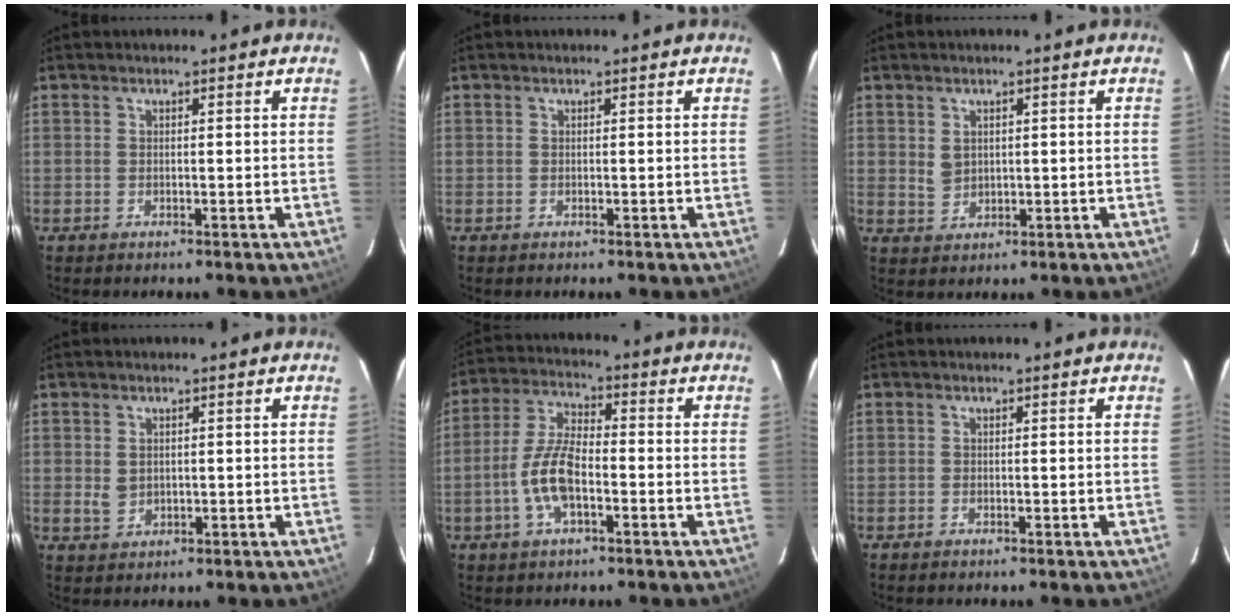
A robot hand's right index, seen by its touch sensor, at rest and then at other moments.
{"total": 0.0}
{"total": 2.9, "force": [1.0, 2.3, 1.3], "torque": [-0.019, 0.002, 0.026]}
{"total": 2.7, "force": [0.4, 2.2, 1.4], "torque": [-0.023, 0.001, 0.013]}
{"total": 9.2, "force": [-3.1, 3.6, 8.0], "torque": [-0.168, 0.006, -0.058]}
{"total": 0.0}